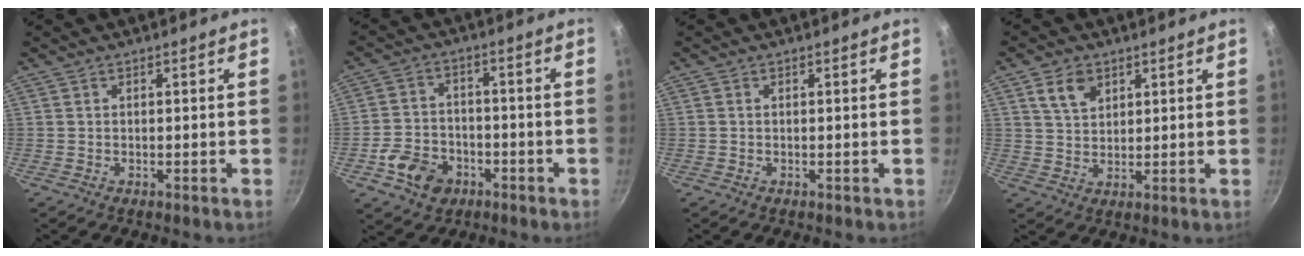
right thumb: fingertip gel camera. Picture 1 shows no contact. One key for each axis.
{"total": 9.4, "fx": -4.2, "fy": 7.2, "fz": 4.4, "tx": -0.064, "ty": 0.037, "tz": -0.072}
{"total": 0.0}
{"total": 5.8, "fx": 2.9, "fy": 3.8, "fz": 3.3, "tx": -0.048, "ty": -0.009, "tz": 0.057}